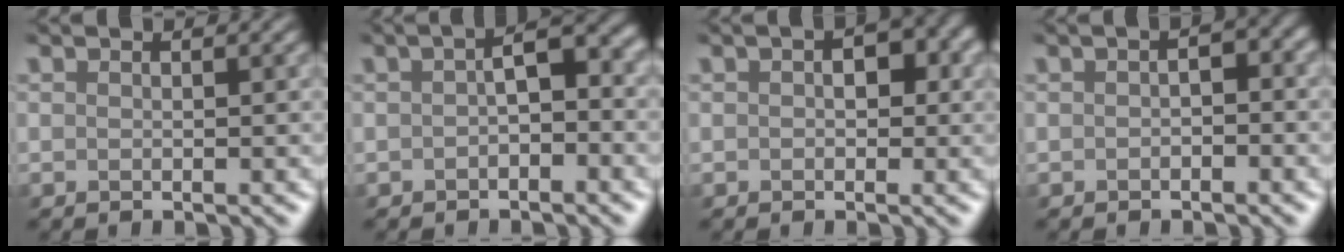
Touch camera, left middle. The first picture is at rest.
{"total": 2.7, "force": [-0.8, 1.1, 2.4], "torque": [-0.037, 0.014, -0.021]}
{"total": 2.4, "force": [0.1, 1.7, 1.6], "torque": [-0.009, 0.006, -0.002]}
{"total": 1.6, "force": [-0.8, 0.8, 1.1], "torque": [-0.016, 0.005, -0.014]}